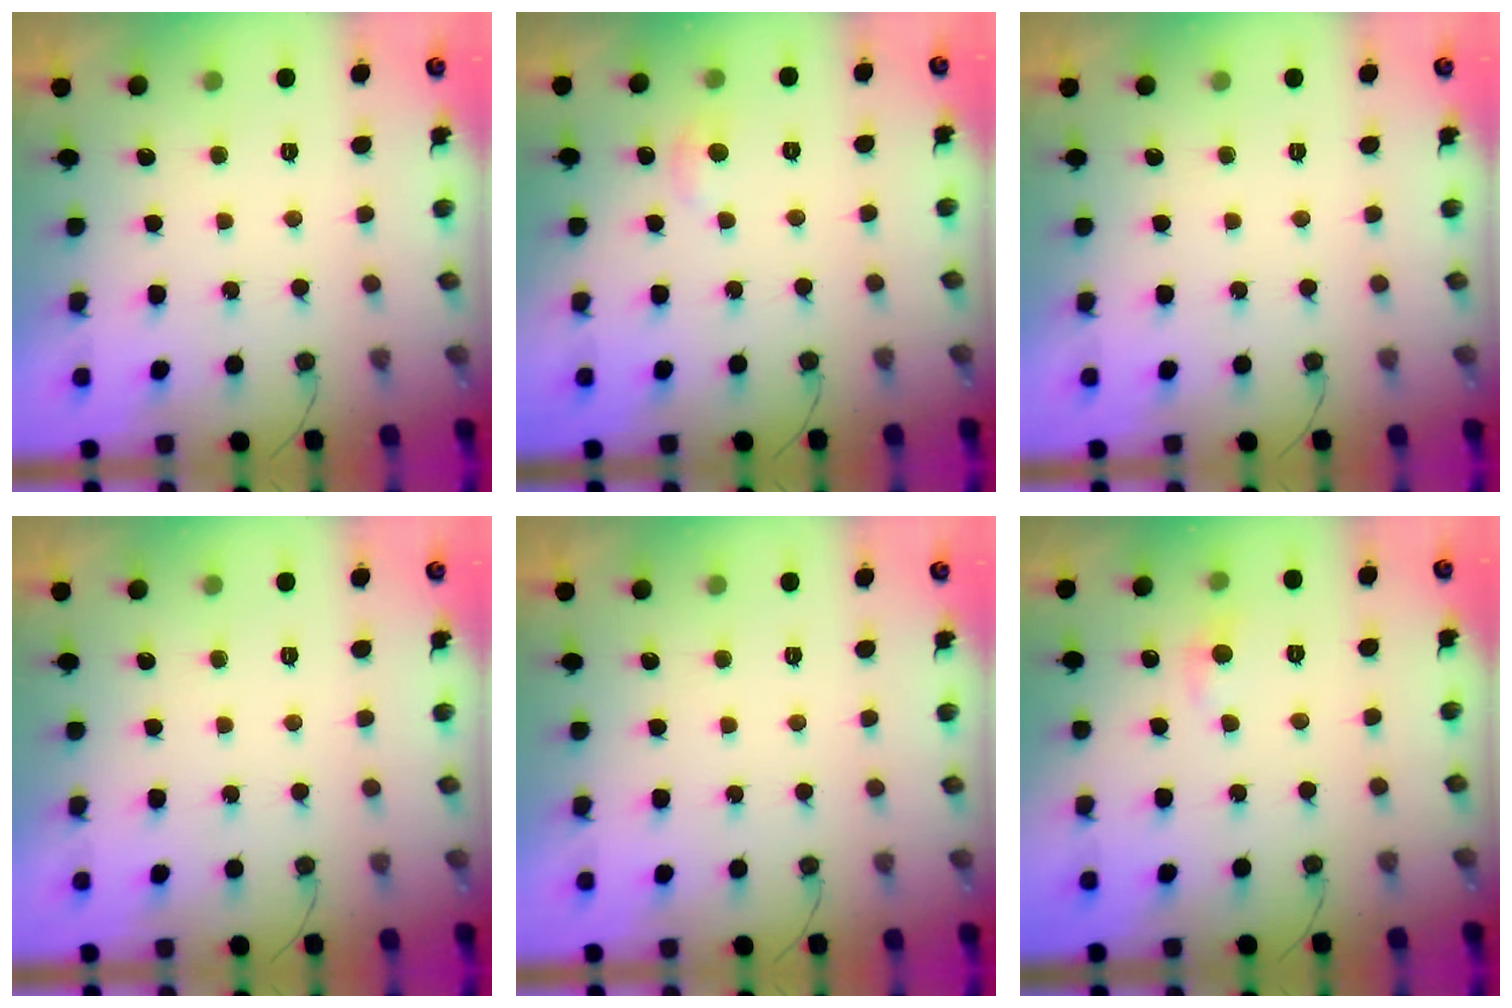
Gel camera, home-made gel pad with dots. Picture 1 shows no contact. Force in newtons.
{"total": 4.8, "press": 4.7, "slide": 0.7}
{"total": 0.0}
{"total": 0.0}
{"total": 0.0}
{"total": 5.9, "press": 5.9, "slide": 0.9}